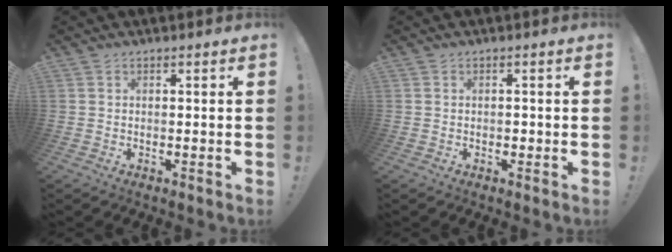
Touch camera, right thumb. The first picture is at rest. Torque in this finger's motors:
{"motor_torque": [-0.03, 0.08, 0.08, -0.04, -0.01]}